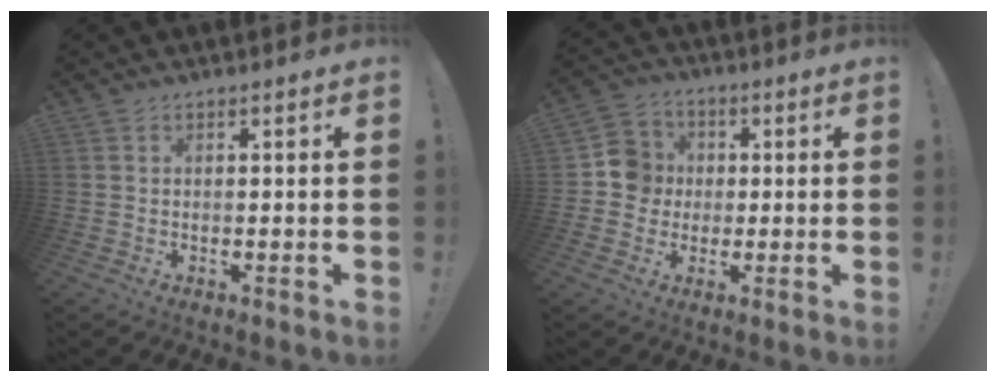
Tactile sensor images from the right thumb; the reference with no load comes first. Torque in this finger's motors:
{"motor_torque": [0.40, 0.27, 0.45, -0.39, -0.02]}